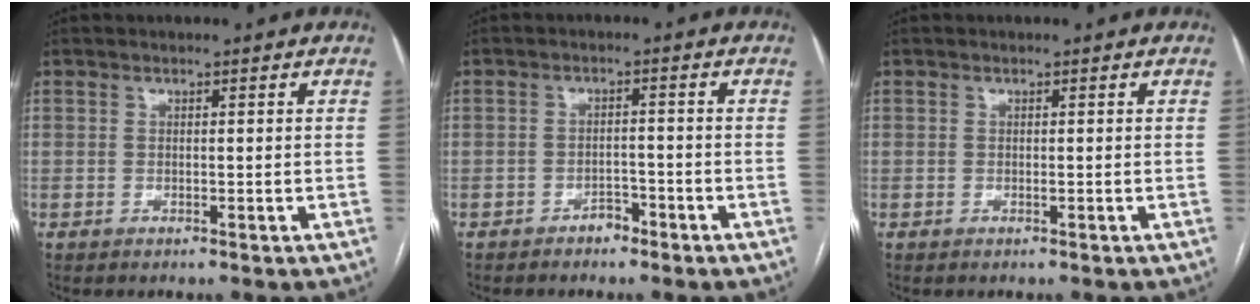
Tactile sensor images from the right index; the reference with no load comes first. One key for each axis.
{"total": 2.8, "fx": -2.2, "fy": 1.5, "fz": 0.9, "tx": -0.012, "ty": 0.007, "tz": -0.032}
{"total": 0.0}